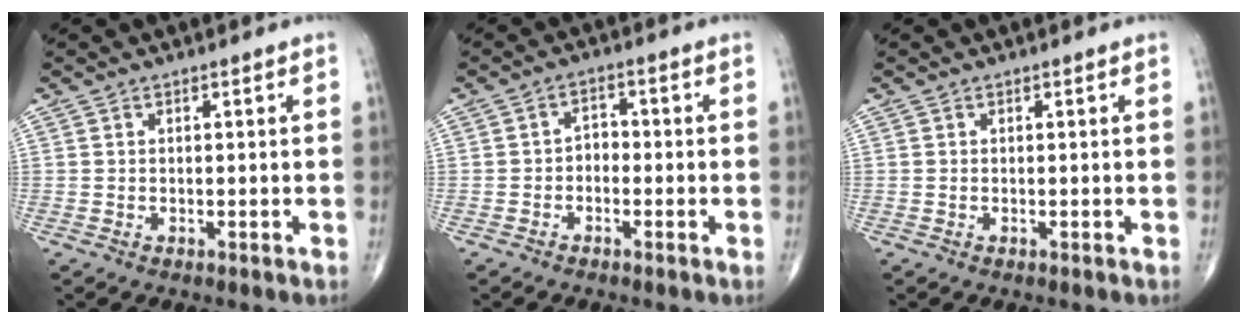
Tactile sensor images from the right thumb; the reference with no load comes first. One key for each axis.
{"total": 2.7, "fx": -1.1, "fy": 2.0, "fz": 1.5, "tx": -0.006, "ty": 0.018, "tz": -0.028}
{"total": 0.0}